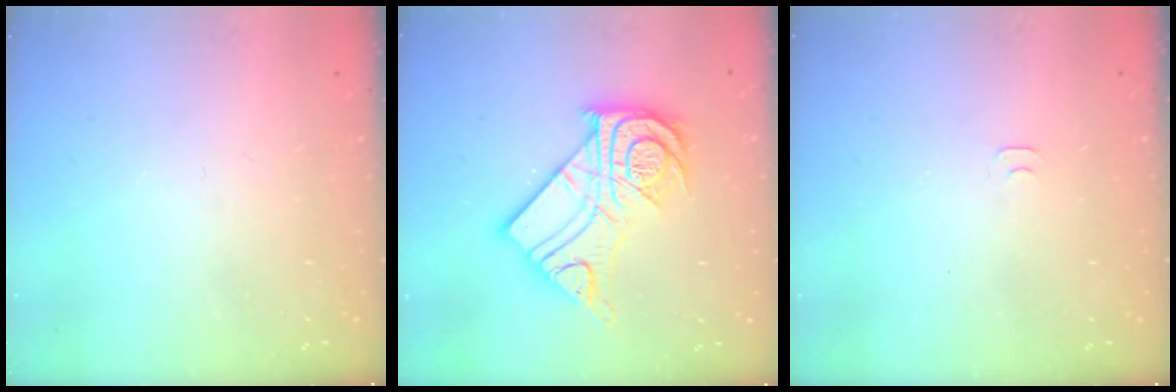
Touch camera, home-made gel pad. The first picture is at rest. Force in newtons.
{"total": 19.6, "press": 19.5, "slide": 1.8}
{"total": 3.3, "press": 3.3, "slide": 0.3}